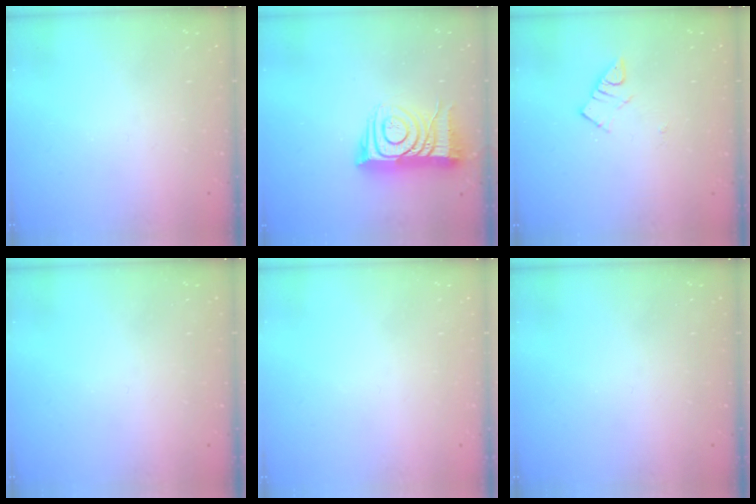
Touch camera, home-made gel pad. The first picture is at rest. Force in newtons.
{"total": 12.9, "press": 12.8, "slide": 1.1}
{"total": 2.8, "press": 2.7, "slide": 0.3}
{"total": 0.0}
{"total": 1.8, "press": 1.7, "slide": 0.1}
{"total": 0.0}